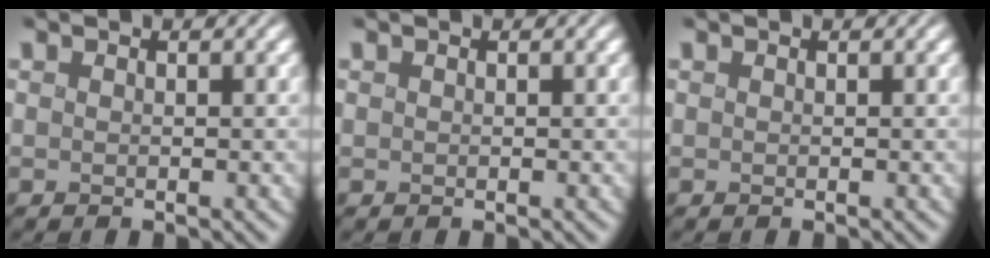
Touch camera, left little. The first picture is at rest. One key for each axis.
{"total": 0.0}
{"total": 0.0}